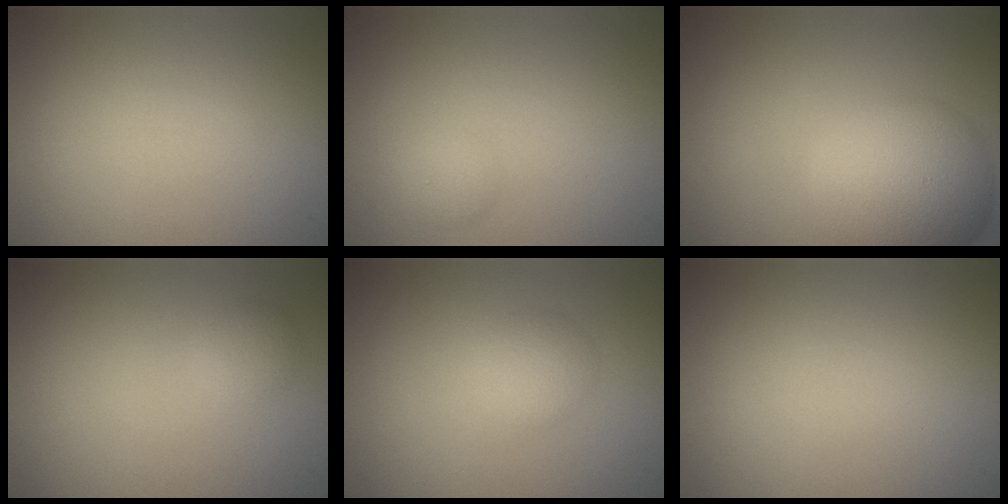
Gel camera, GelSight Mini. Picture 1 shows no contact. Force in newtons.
{"total": 1.1, "press": 1.1, "slide": 0.1}
{"total": 7.9, "press": 7.9, "slide": 0.3}
{"total": 1.3, "press": 1.3, "slide": 0.1}
{"total": 2.3, "press": 2.3, "slide": 0.1}
{"total": 0.0}